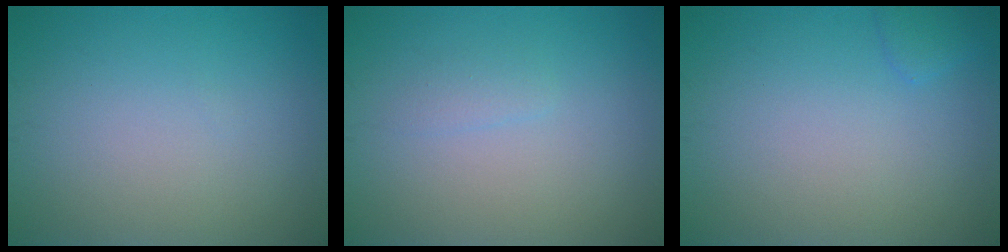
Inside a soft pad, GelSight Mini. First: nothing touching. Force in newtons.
{"total": 0.8, "press": 0.8, "slide": 0.1}
{"total": 1.0, "press": 1.0, "slide": 0.1}